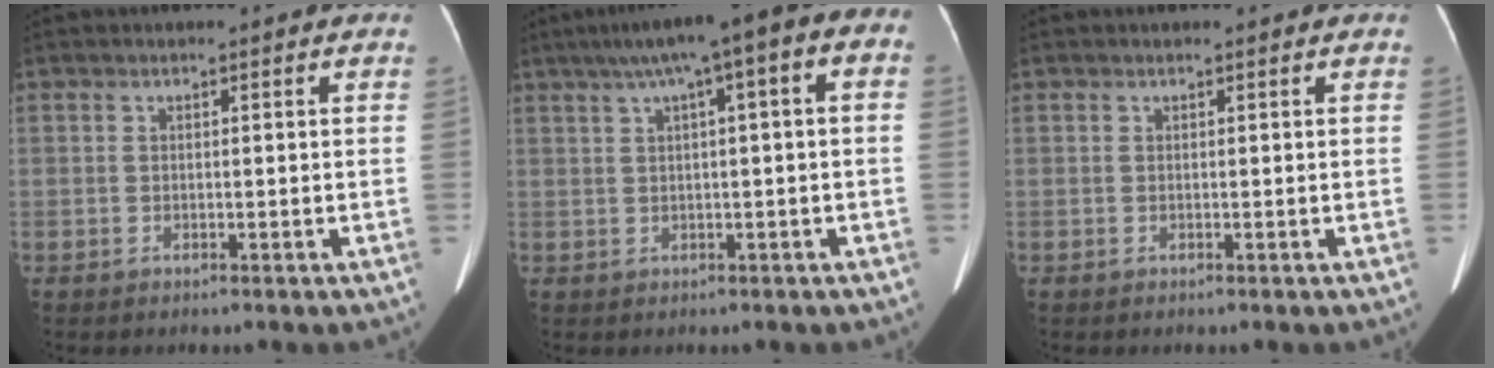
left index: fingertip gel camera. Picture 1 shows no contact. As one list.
[{"total": 11.7, "force": [4.3, 1.9, 10.8], "torque": [-0.155, 0.052, 0.052]}, {"total": 0.0}]